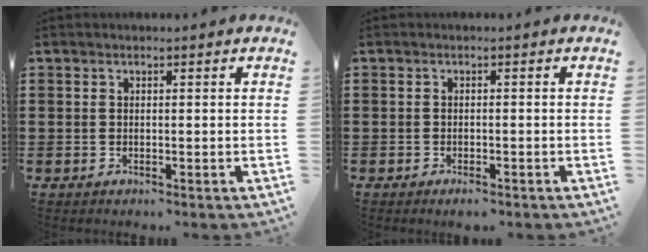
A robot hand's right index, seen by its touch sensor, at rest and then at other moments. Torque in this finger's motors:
{"motor_torque": [0.19, 0.43, 0.15, 0.04]}